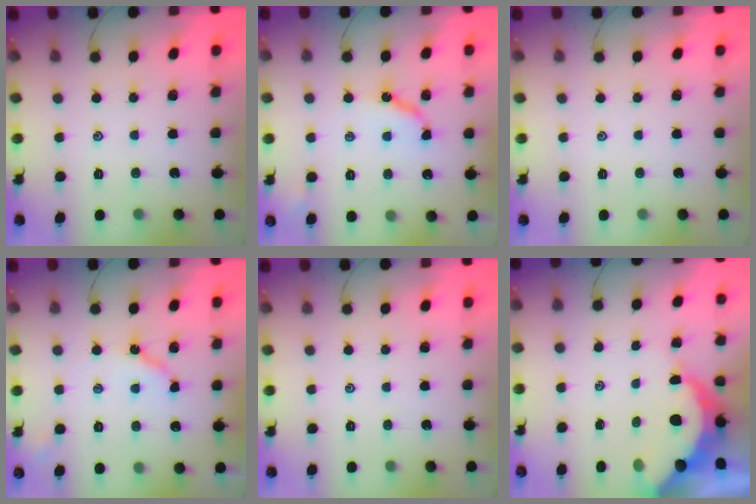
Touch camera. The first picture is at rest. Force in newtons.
{"total": 7.8, "press": 7.8, "slide": 0.6}
{"total": 0.0}
{"total": 5.7, "press": 5.7, "slide": 0.4}
{"total": 0.0}
{"total": 10.0, "press": 10.0, "slide": 1.2}